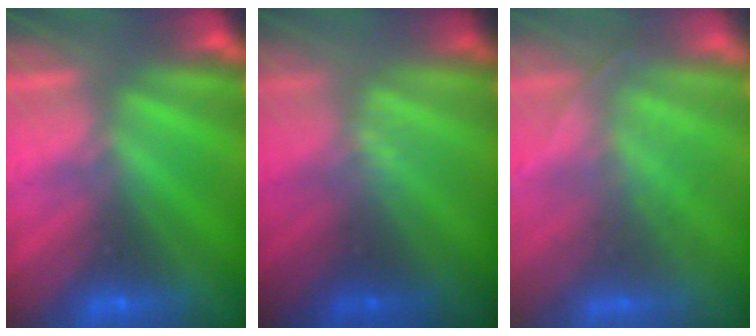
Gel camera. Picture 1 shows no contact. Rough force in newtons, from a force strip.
{"total": 2.3}
{"total": 1.7}